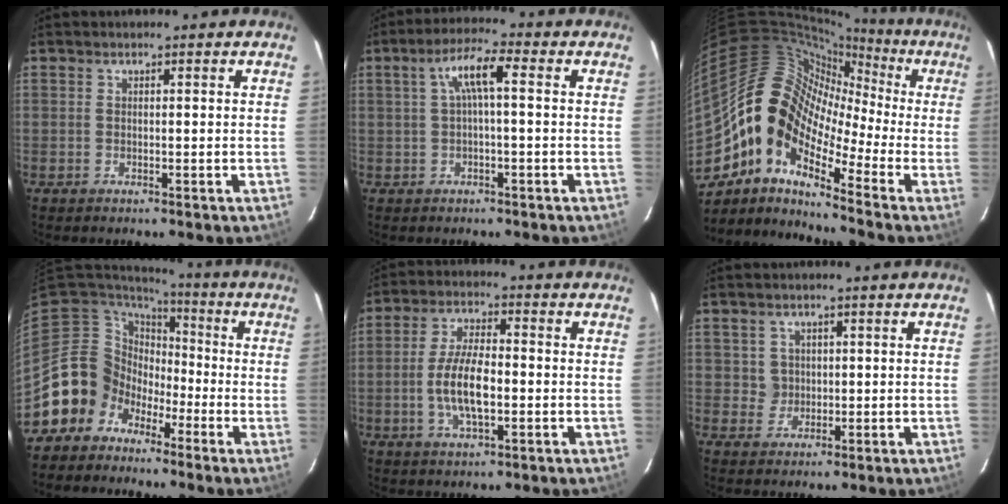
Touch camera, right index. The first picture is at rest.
{"total": 5.7, "force": [0.6, 1.1, 5.6], "torque": [-0.109, 0.015, 0.015]}
{"total": 15.0, "force": [-5.5, 9.2, 10.5], "torque": [-0.174, 0.010, -0.126]}
{"total": 11.0, "force": [-5.3, 9.6, 0.9], "torque": [-0.039, 0.037, -0.104]}
{"total": 9.2, "force": [-1.9, 3.5, 8.3], "torque": [-0.167, 0.001, -0.033]}
{"total": 3.0, "force": [0.6, 3.0, 0.1], "torque": [0.006, 0.011, 0.010]}